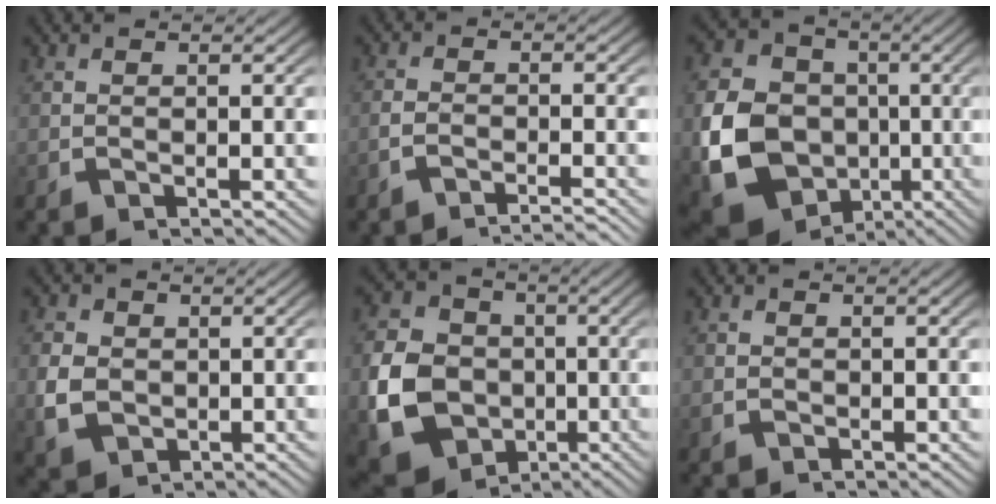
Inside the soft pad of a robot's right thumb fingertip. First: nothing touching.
{"total": 3.0, "force": [-2.7, 0.7, 1.2], "torque": [-0.027, -0.007, -0.045]}
{"total": 16.6, "force": [-3.5, 14.0, 8.2], "torque": [-0.214, -0.081, -0.043]}
{"total": 4.9, "force": [-0.4, 4.1, 2.7], "torque": [-0.076, -0.025, 0.009]}
{"total": 14.7, "force": [-3.3, 12.5, 7.1], "torque": [-0.185, -0.062, -0.044]}
{"total": 0.9, "force": [0.0, 0.7, 0.4], "torque": [-0.013, -0.008, 0.004]}